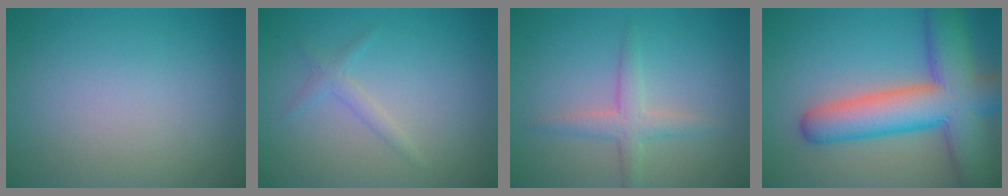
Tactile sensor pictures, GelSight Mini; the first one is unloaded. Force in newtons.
{"total": 1.4, "press": 1.4, "slide": 0.1}
{"total": 2.4, "press": 2.4, "slide": 0.2}
{"total": 10.7, "press": 10.7, "slide": 0.6}